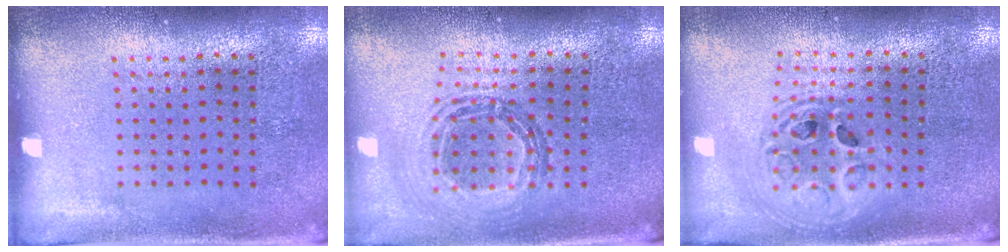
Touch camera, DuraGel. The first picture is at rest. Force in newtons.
{"total": 0.9, "press": 0.9, "slide": 0.1}
{"total": 2.0, "press": 1.6, "slide": 1.2}